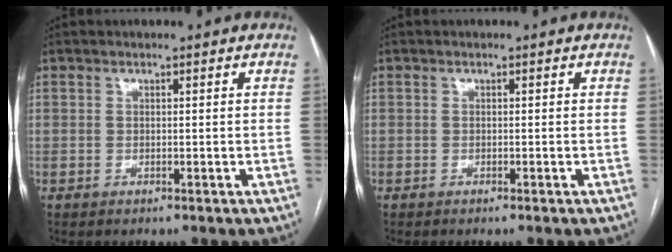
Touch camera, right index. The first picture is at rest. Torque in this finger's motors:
{"motor_torque": [-0.05, -0.01, -0.02, -0.01]}